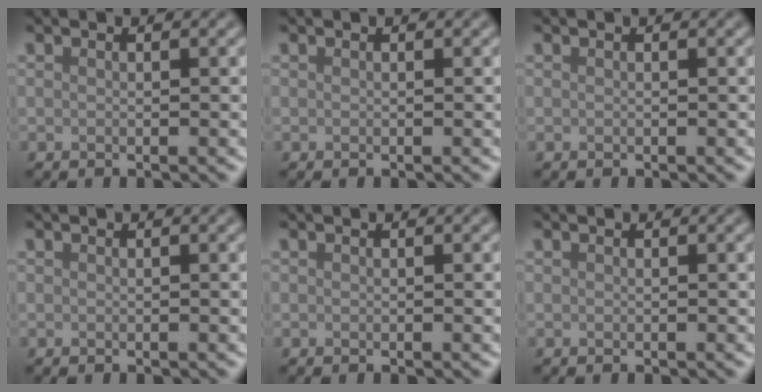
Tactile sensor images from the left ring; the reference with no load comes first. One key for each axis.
{"total": 0.0}
{"total": 0.0}
{"total": 0.0}
{"total": 0.0}
{"total": 0.0}